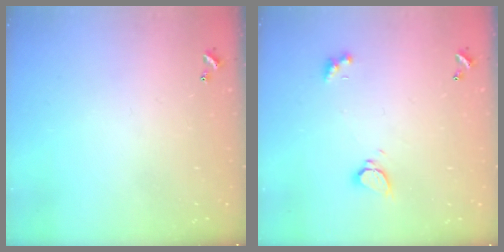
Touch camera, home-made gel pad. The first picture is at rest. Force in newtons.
{"total": 2.4, "press": 2.3, "slide": 0.4}